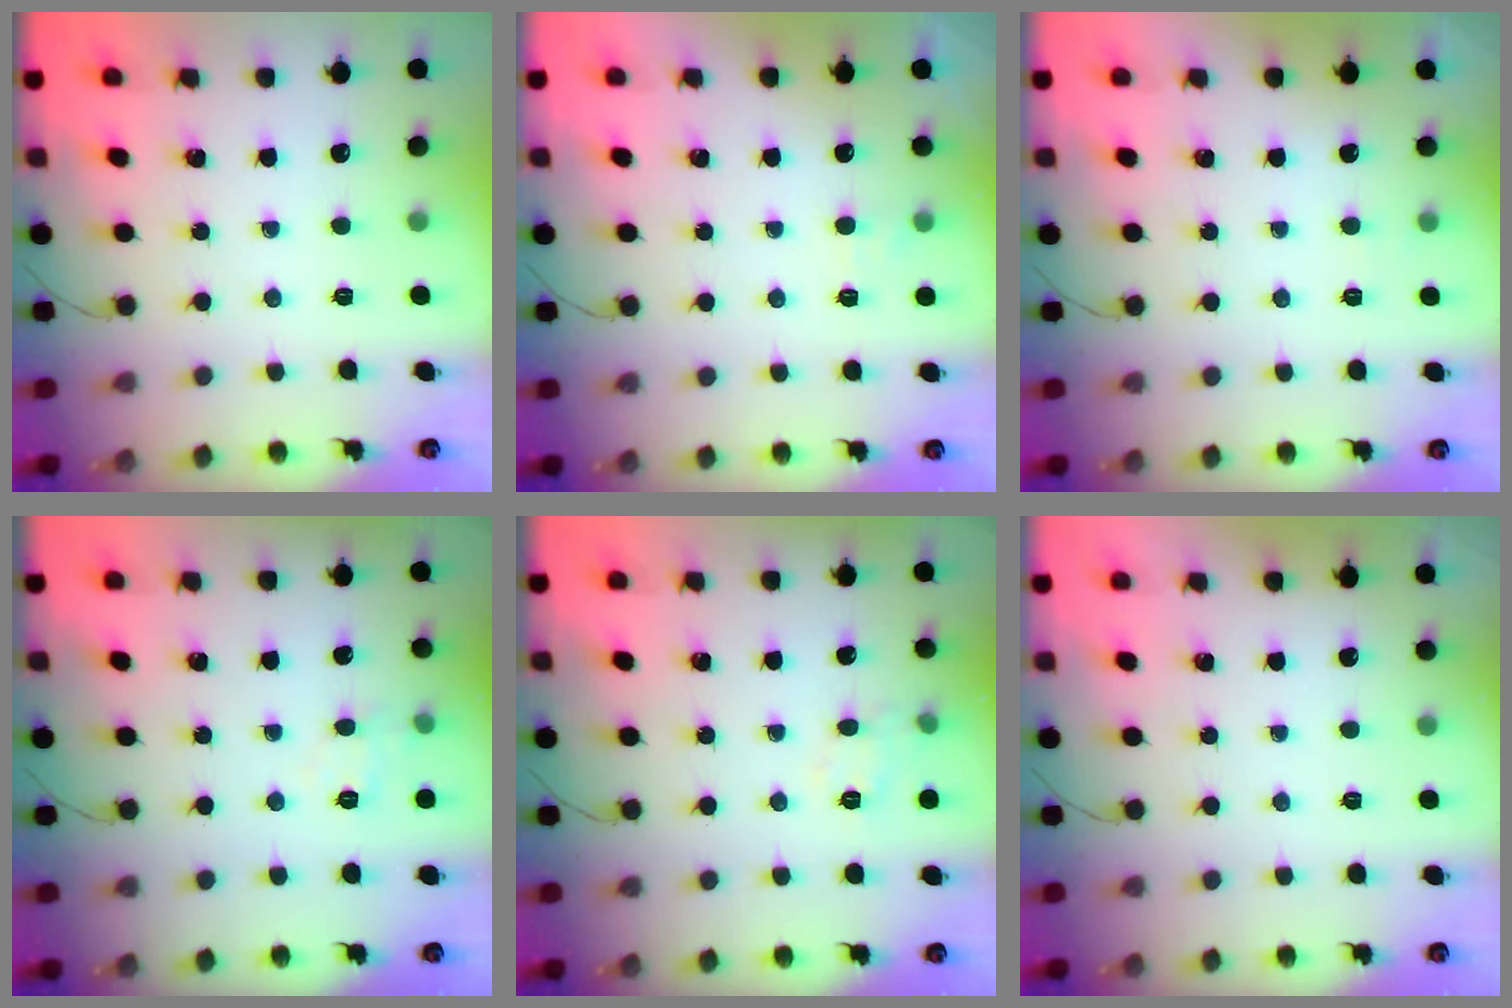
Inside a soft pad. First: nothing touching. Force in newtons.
{"total": 3.5, "press": 3.3, "slide": 1.1}
{"total": 1.8, "press": 1.3, "slide": 1.1}
{"total": 7.6, "press": 7.5, "slide": 1.6}
{"total": 7.9, "press": 7.7, "slide": 1.4}
{"total": 1.9, "press": 1.9, "slide": 0.3}